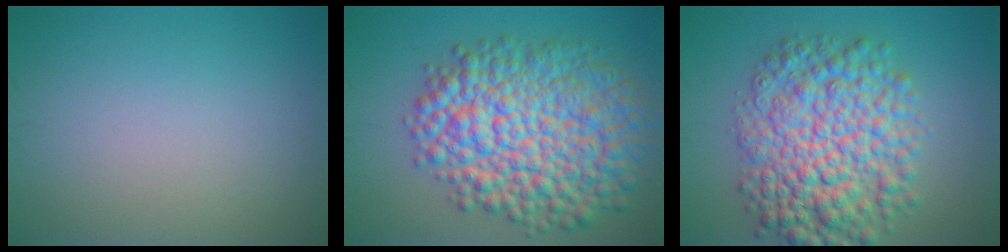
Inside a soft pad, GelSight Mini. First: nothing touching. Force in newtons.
{"total": 12.5, "press": 12.4, "slide": 0.3}
{"total": 9.6, "press": 9.6, "slide": 0.1}